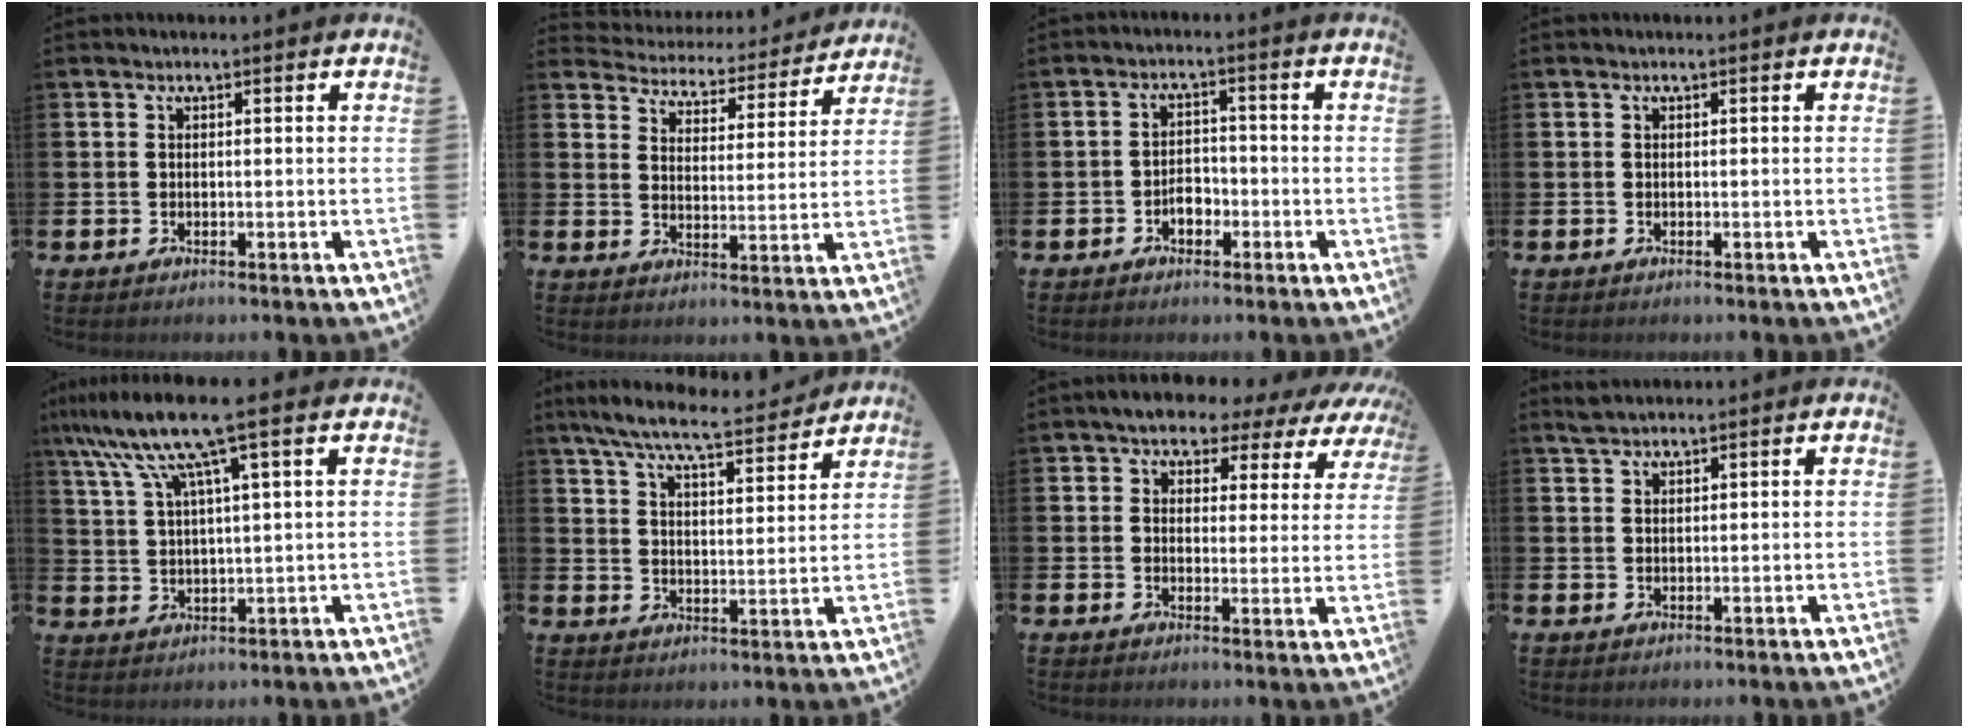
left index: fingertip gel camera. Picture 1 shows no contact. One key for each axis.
{"total": 4.5, "fx": 4.3, "fy": 1.0, "fz": 0.1, "tx": -0.025, "ty": -0.042, "tz": 0.069}
{"total": 2.7, "fx": -1.4, "fy": 1.8, "fz": 1.5, "tx": -0.021, "ty": 0.001, "tz": -0.031}
{"total": 0.0}
{"total": 10.1, "fx": 6.6, "fy": 1.3, "fz": 7.5, "tx": -0.167, "ty": -0.009, "tz": 0.115}
{"total": 8.0, "fx": 7.4, "fy": 0.8, "fz": 3.1, "tx": -0.082, "ty": -0.044, "tz": 0.128}
{"total": 5.2, "fx": 4.6, "fy": 2.2, "fz": 1.2, "tx": -0.037, "ty": -0.030, "tz": 0.075}
{"total": 2.0, "fx": 1.9, "fy": 0.5, "fz": 0.5, "tx": -0.003, "ty": 0.002, "tz": 0.033}